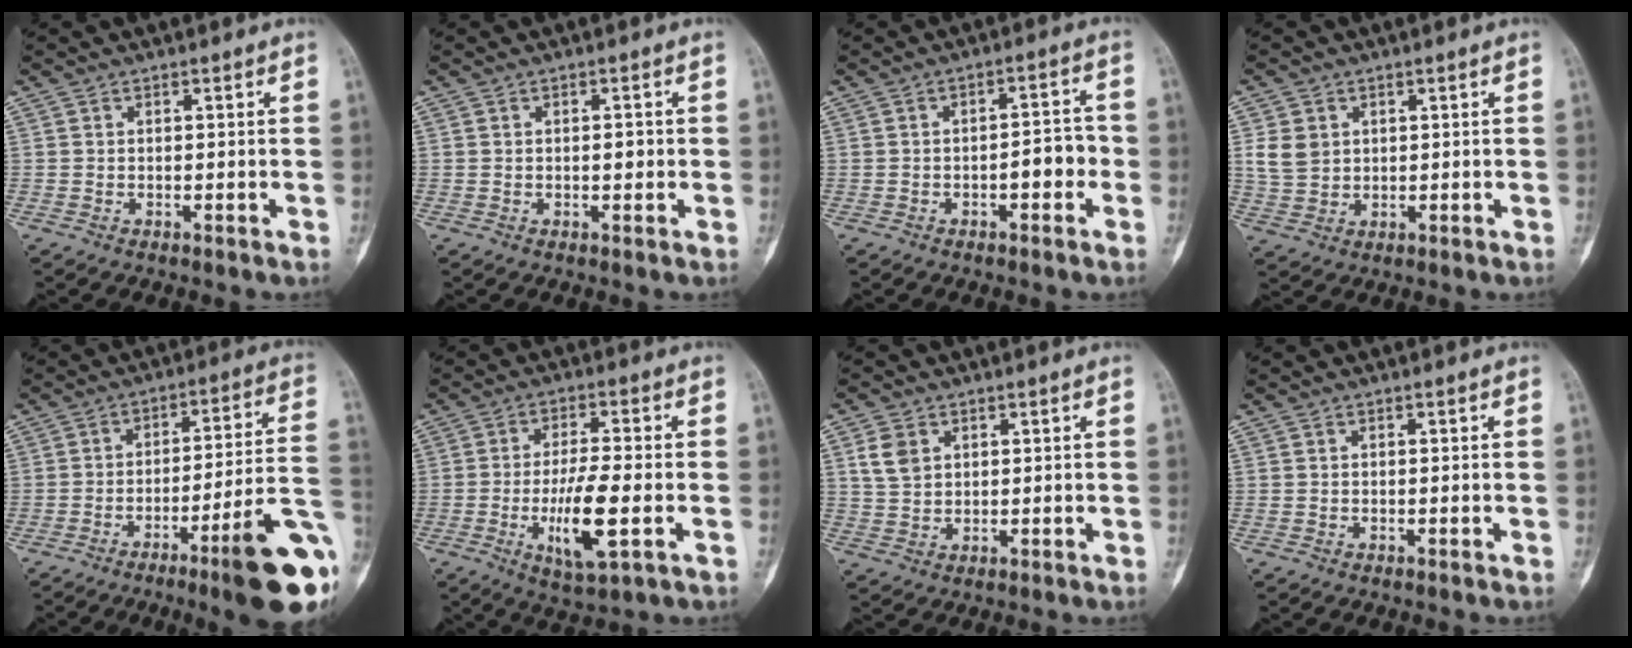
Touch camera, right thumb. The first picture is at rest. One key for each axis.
{"total": 1.8, "fx": 0.0, "fy": 0.9, "fz": 1.5, "tx": -0.016, "ty": 0.001, "tz": -0.003}
{"total": 5.3, "fx": -1.5, "fy": 2.3, "fz": 4.5, "tx": -0.053, "ty": 0.023, "tz": -0.023}
{"total": 5.6, "fx": 1.5, "fy": 4.5, "fz": 2.8, "tx": -0.041, "ty": -0.003, "tz": 0.037}
{"total": 18.0, "fx": -7.7, "fy": 2.2, "fz": 16.1, "tx": -0.174, "ty": 0.040, "tz": -0.106}
{"total": 10.6, "fx": -2.7, "fy": 2.7, "fz": 9.9, "tx": -0.186, "ty": -0.002, "tz": -0.042}
{"total": 4.8, "fx": 1.9, "fy": 3.5, "fz": 2.7, "tx": -0.041, "ty": -0.004, "tz": 0.041}
{"total": 0.0}